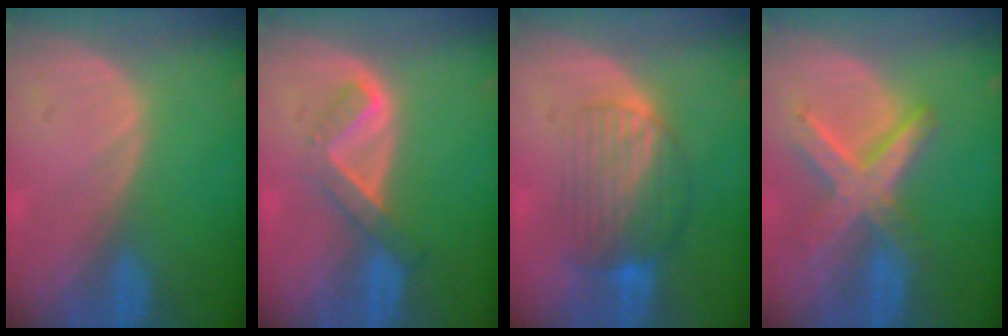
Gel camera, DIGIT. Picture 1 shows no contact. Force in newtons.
{"total": 5.1, "press": 4.4, "slide": 2.6}
{"total": 7.6, "press": 7.0, "slide": 3.1}
{"total": 8.5, "press": 7.3, "slide": 4.2}